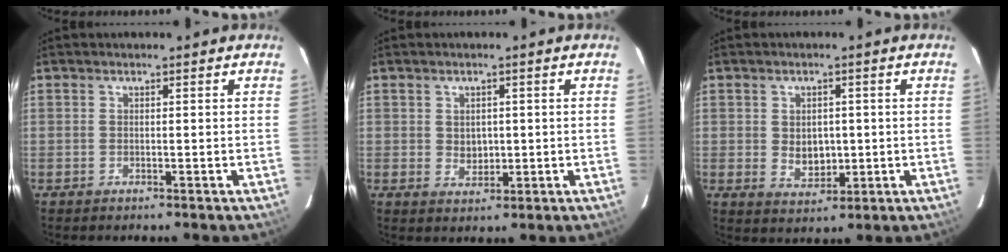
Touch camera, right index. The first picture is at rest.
{"total": 2.3, "force": [0.1, 2.0, 1.1], "torque": [-0.016, 0.000, 0.005]}
{"total": 5.2, "force": [-0.1, 4.0, 3.3], "torque": [-0.057, -0.006, 0.009]}